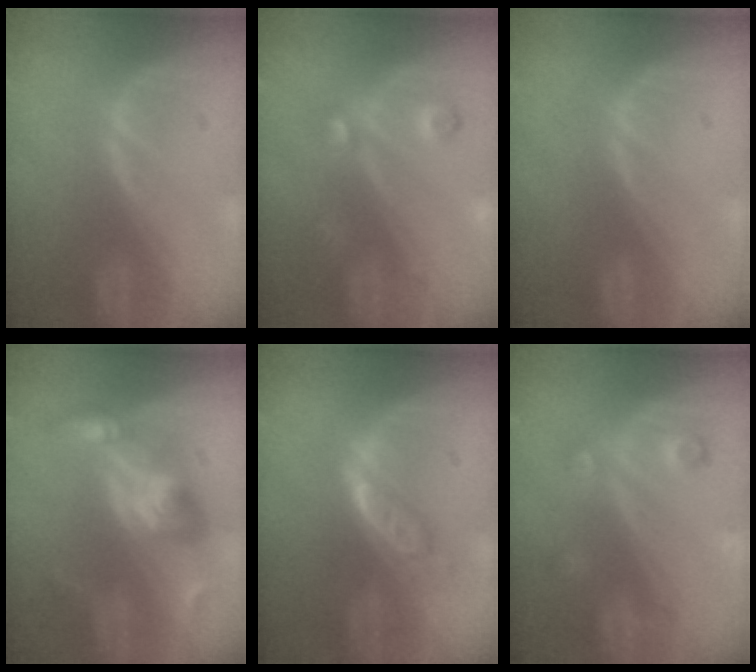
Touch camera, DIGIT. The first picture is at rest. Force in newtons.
{"total": 4.0, "press": 3.5, "slide": 1.9}
{"total": 0.0}
{"total": 5.7, "press": 5.7, "slide": 0.5}
{"total": 5.0, "press": 4.5, "slide": 2.2}
{"total": 3.7, "press": 3.4, "slide": 1.5}